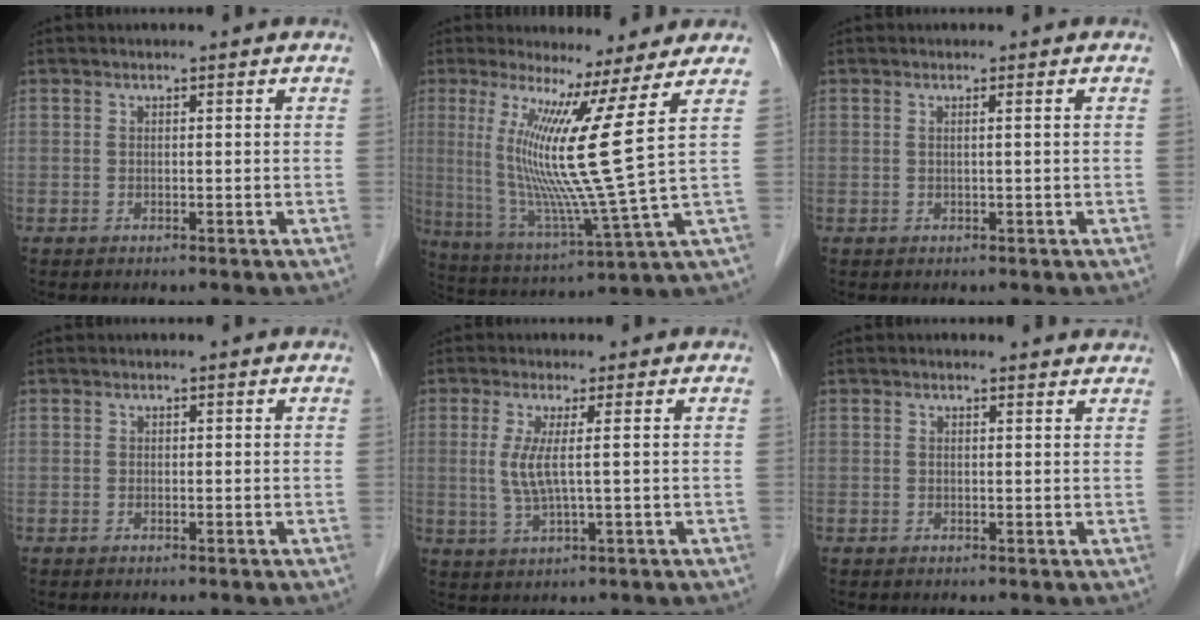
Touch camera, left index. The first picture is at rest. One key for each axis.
{"total": 13.0, "fx": 4.4, "fy": -3.6, "fz": 11.6, "tx": -0.221, "ty": -0.033, "tz": 0.088}
{"total": 0.8, "fx": 0.2, "fy": -0.2, "fz": 0.7, "tx": -0.019, "ty": 0.006, "tz": 0.003}
{"total": 0.0}
{"total": 4.7, "fx": 0.6, "fy": 0.0, "fz": 4.6, "tx": -0.110, "ty": -0.005, "tz": 0.015}
{"total": 2.6, "fx": 2.5, "fy": 0.5, "fz": 0.6, "tx": -0.017, "ty": 0.002, "tz": 0.017}